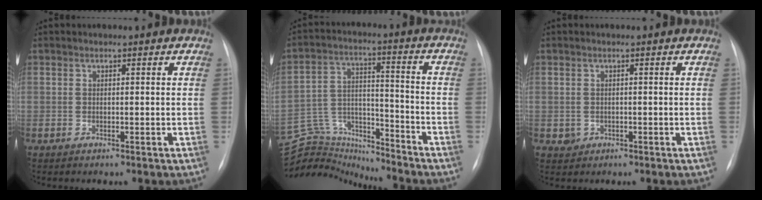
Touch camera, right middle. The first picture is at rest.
{"total": 14.3, "force": [-14.3, 1.4, 0.3], "torque": [-0.012, 0.043, -0.246]}
{"total": 1.4, "force": [-0.3, 1.4, 0.2], "torque": [-0.002, 0.003, -0.001]}